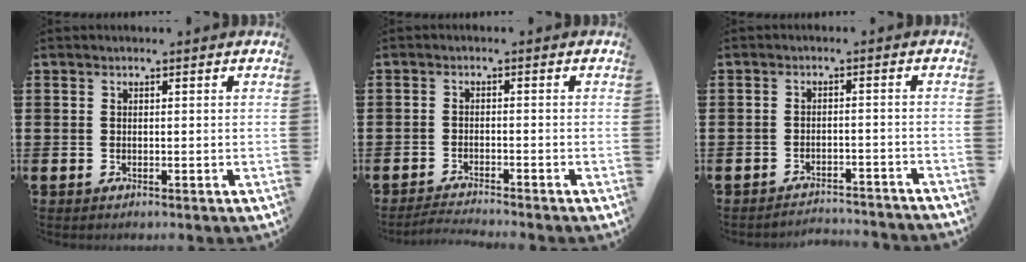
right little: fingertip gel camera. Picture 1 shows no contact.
{"total": 1.7, "force": [-1.7, -0.2, 0.4], "torque": [-0.007, 0.002, -0.033]}
{"total": 2.3, "force": [-2.3, -0.1, -0.1], "torque": [-0.002, 0.005, -0.051]}